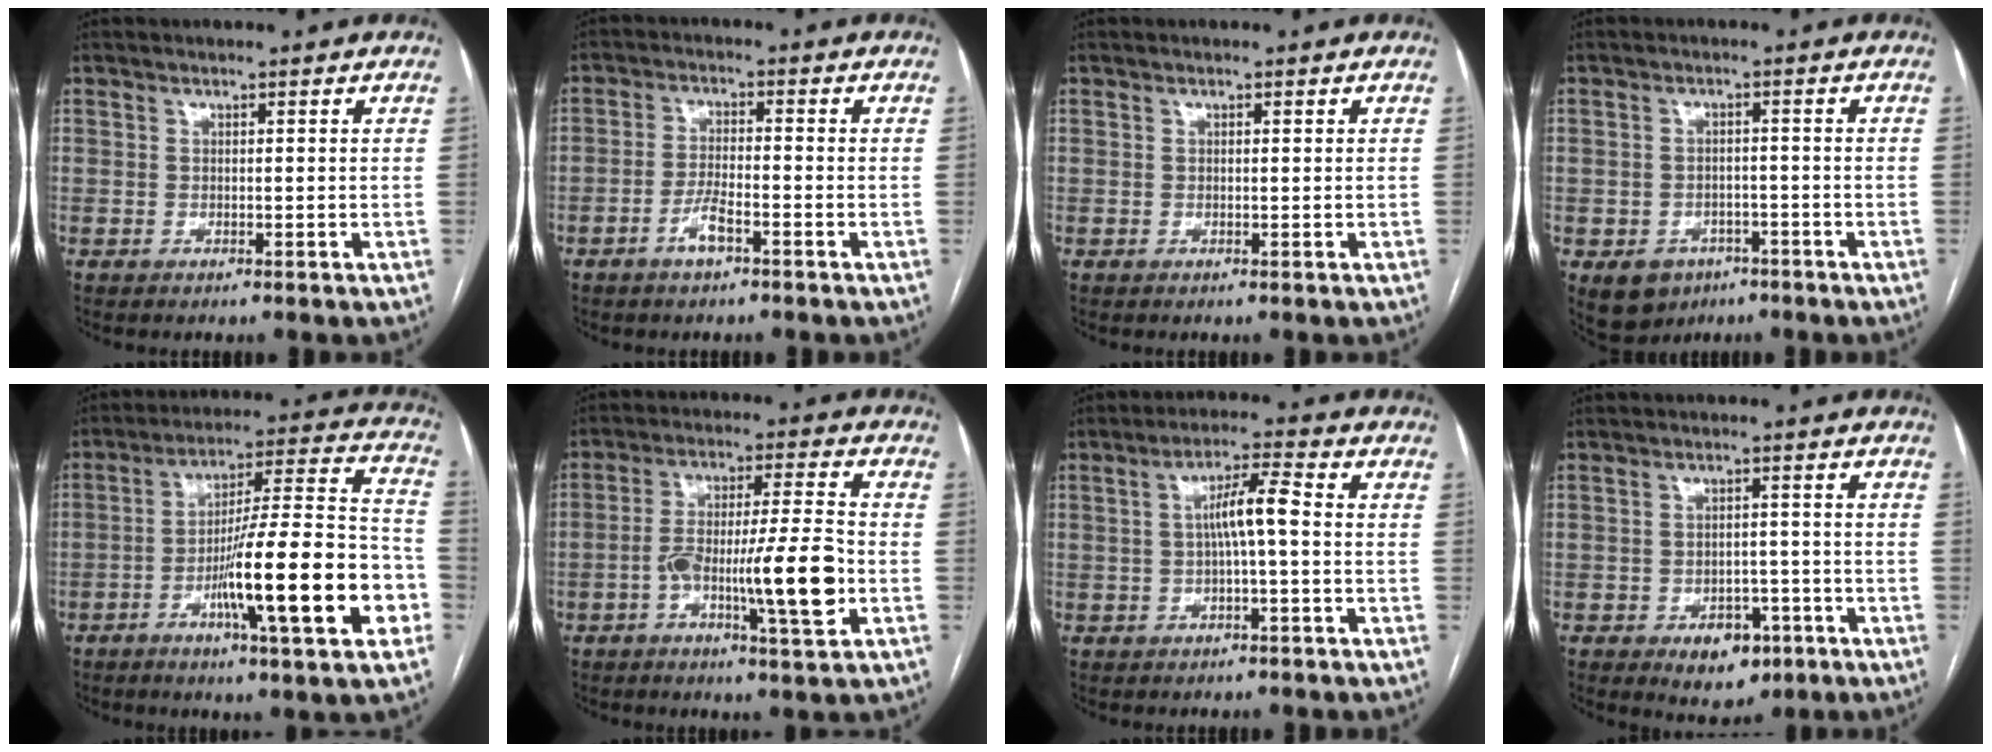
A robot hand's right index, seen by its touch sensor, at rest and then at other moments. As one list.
[{"total": 3.9, "force": [-2.3, 0.8, 3.0], "torque": [-0.061, 0.002, -0.044]}, {"total": 0.0}, {"total": 6.2, "force": [-3.3, 5.0, 1.9], "torque": [-0.028, 0.006, -0.040]}, {"total": 21.1, "force": [-7.4, 1.5, 19.6], "torque": [-0.274, 0.005, -0.113]}, {"total": 12.5, "force": [-3.8, 0.9, 11.9], "torque": [-0.205, 0.008, -0.063]}, {"total": 5.8, "force": [-0.1, 0.4, 5.7], "torque": [-0.100, 0.016, -0.001]}, {"total": 6.4, "force": [-3.3, 3.9, 3.8], "torque": [-0.046, 0.005, -0.040]}]